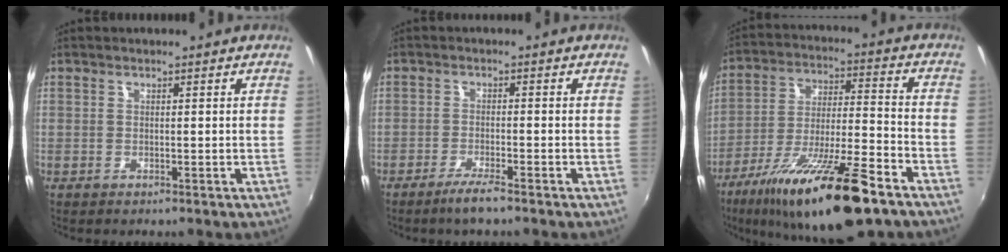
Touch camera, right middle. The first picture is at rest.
{"total": 3.6, "force": [-2.8, 0.0, 2.2], "torque": [-0.060, -0.007, -0.056]}
{"total": 22.1, "force": [-14.8, 3.9, 16.0], "torque": [-0.289, -0.034, -0.246]}